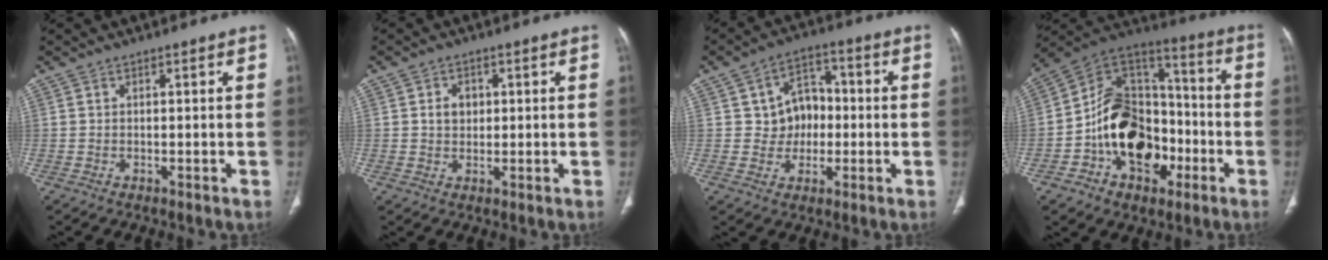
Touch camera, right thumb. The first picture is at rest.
{"total": 3.3, "force": [0.7, 2.7, 1.8], "torque": [-0.013, 0.001, 0.011]}
{"total": 8.7, "force": [0.0, 7.3, 4.8], "torque": [-0.032, 0.022, -0.004]}
{"total": 21.4, "force": [-6.3, 14.9, 14.1], "torque": [-0.182, 0.069, -0.099]}